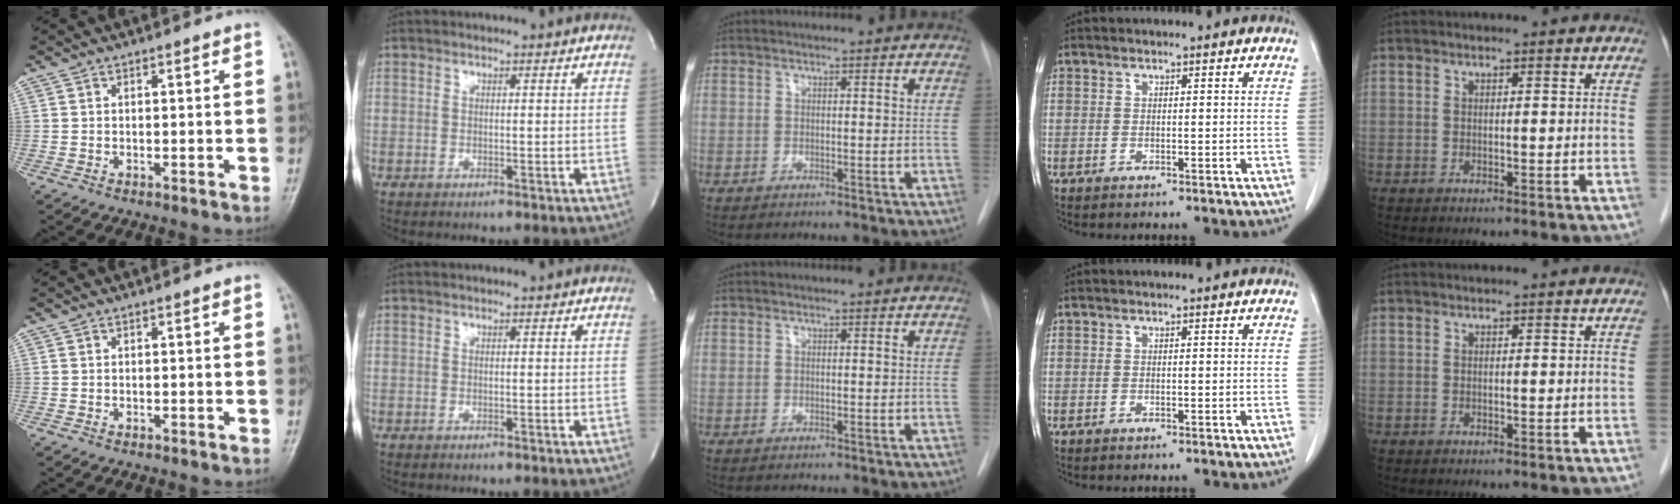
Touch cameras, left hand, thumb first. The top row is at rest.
{}